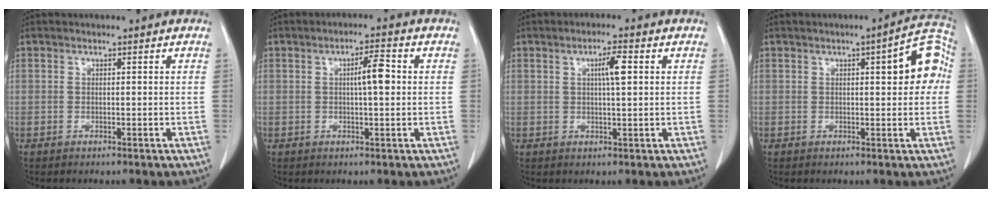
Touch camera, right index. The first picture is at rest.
{"total": 4.2, "force": [0.5, 0.6, 4.2], "torque": [-0.069, 0.007, 0.006]}
{"total": 3.8, "force": [1.1, 0.4, 3.6], "torque": [-0.059, 0.003, 0.015]}
{"total": 8.2, "force": [1.6, 2.1, 7.8], "torque": [-0.087, 0.026, 0.012]}